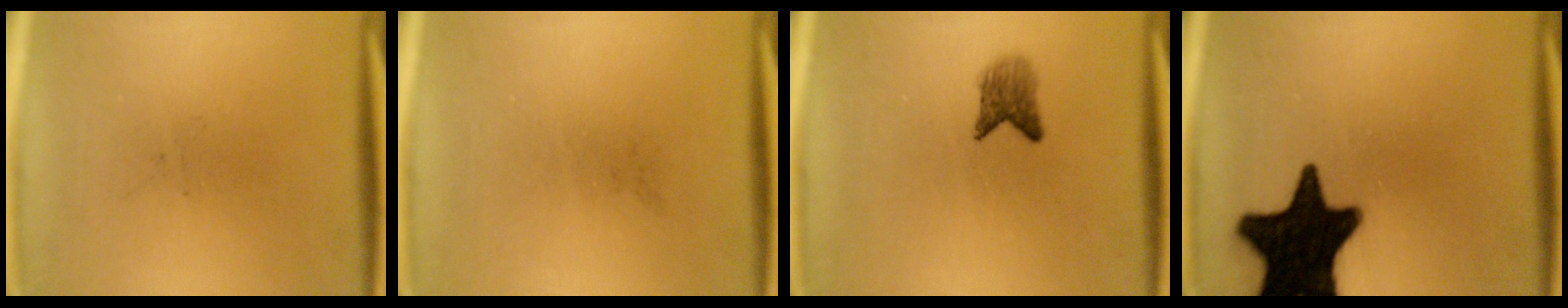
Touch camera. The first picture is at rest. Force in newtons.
{"total": 0.0}
{"total": 2.8}
{"total": 19.2}